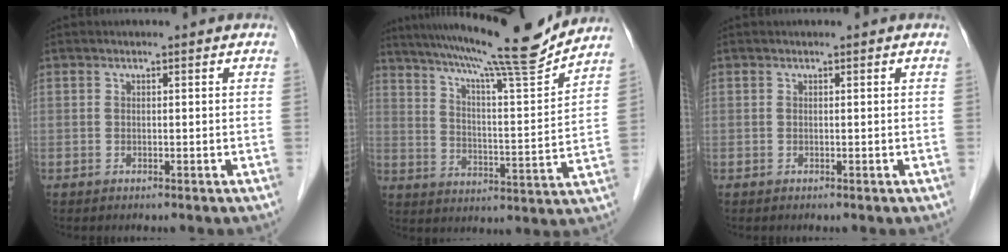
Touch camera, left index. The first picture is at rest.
{"total": 18.5, "force": [16.4, -0.8, 8.5], "torque": [-0.143, -0.018, 0.243]}
{"total": 0.0}